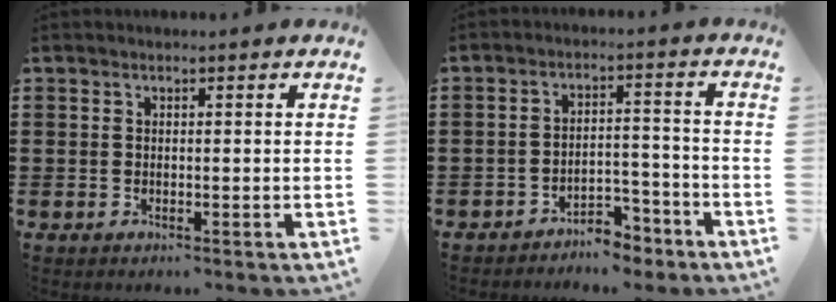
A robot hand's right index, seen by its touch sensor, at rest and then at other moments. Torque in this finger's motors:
{"motor_torque": [0.10, 0.12, 0.08, 0.01]}